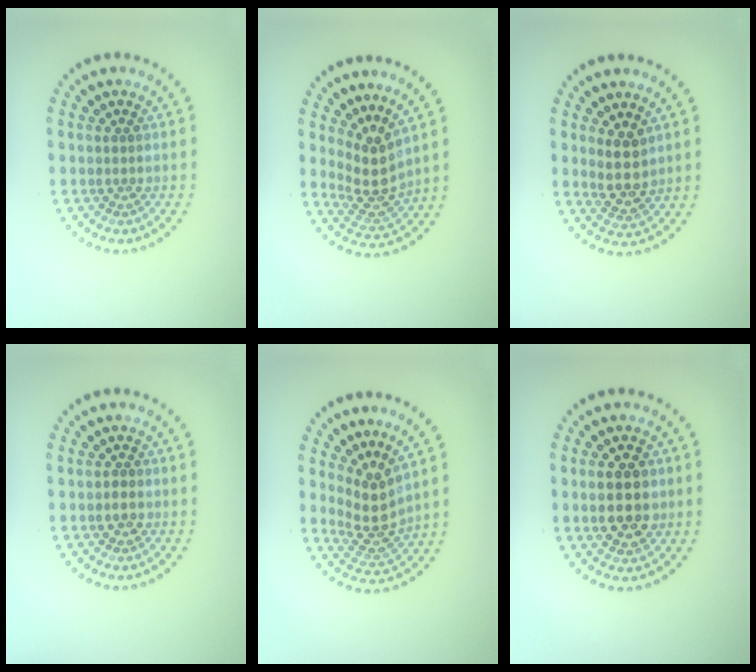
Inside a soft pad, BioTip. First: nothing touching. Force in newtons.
{"total": 3.5, "press": 2.6, "slide": 2.3}
{"total": 2.9, "press": 2.6, "slide": 1.4}
{"total": 0.7, "press": 0.6, "slide": 0.3}
{"total": 3.4, "press": 2.6, "slide": 2.2}
{"total": 4.3, "press": 4.3, "slide": 0.3}